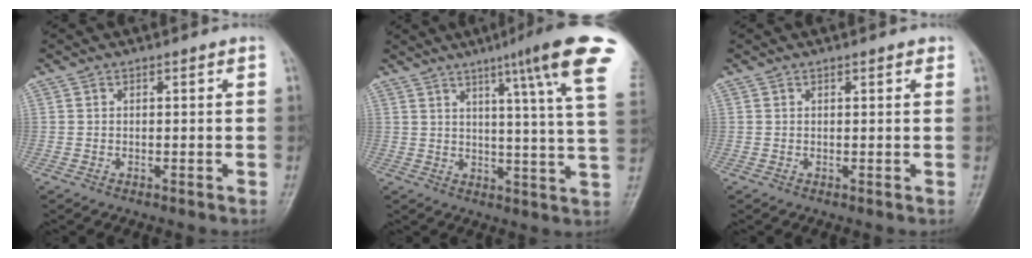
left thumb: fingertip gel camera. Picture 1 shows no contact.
{"total": 17.8, "force": [9.8, 0.5, 14.9], "torque": [-0.188, -0.036, 0.112]}
{"total": 1.0, "force": [0.7, 0.3, 0.7], "torque": [-0.009, -0.001, 0.007]}